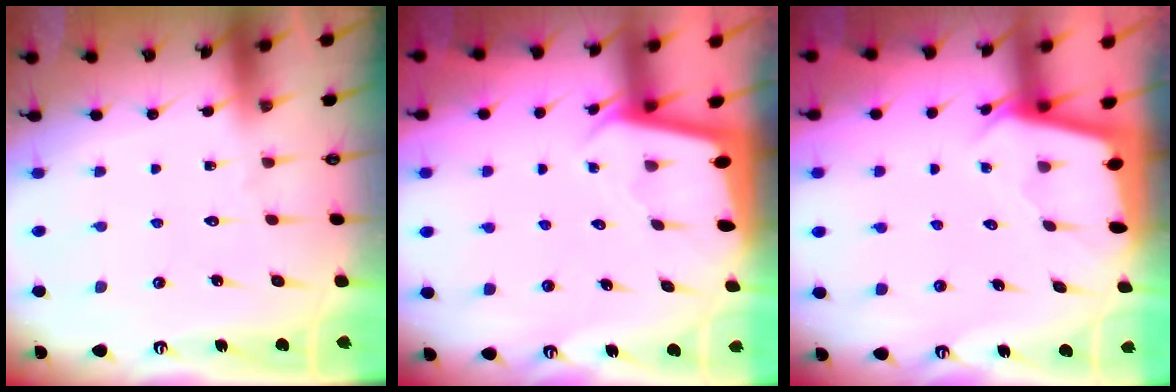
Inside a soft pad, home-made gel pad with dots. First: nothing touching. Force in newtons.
{"total": 2.0, "press": 2.0, "slide": 0.0}
{"total": 2.0, "press": 2.0, "slide": 0.3}